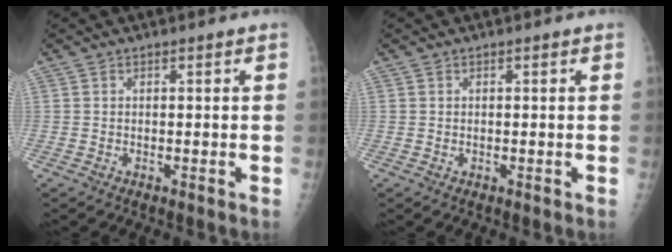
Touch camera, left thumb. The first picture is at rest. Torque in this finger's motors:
{"motor_torque": [-0.18, 0.08, 0.13, 0.01, 0.00]}